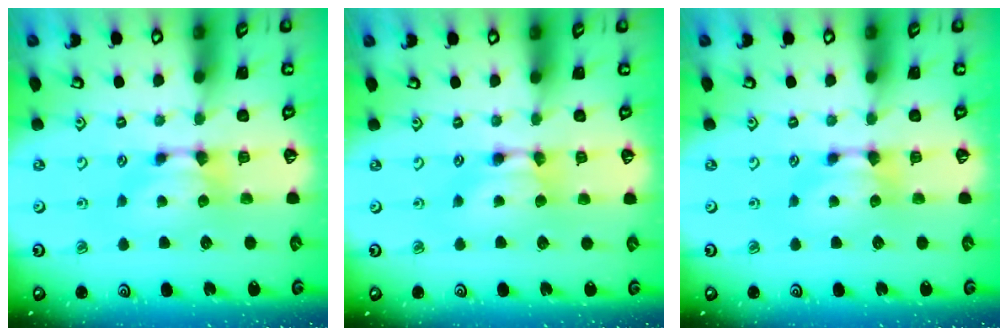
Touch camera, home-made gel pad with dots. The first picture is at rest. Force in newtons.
{"total": 1.5, "press": 1.5, "slide": 0.2}
{"total": 0.0}